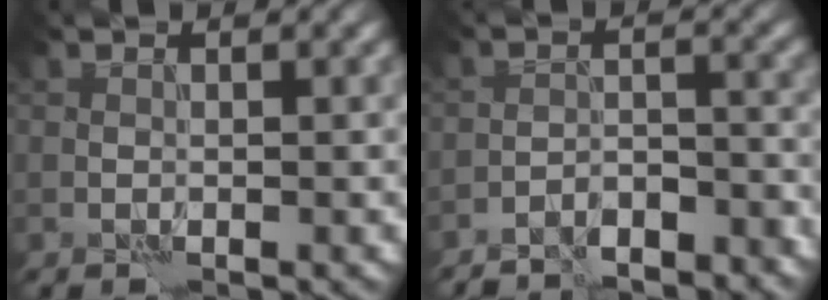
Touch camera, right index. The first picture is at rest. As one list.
[{"total": 5.5, "force": [-5.0, 1.5, 1.8], "torque": [-0.023, -0.002, -0.085]}]